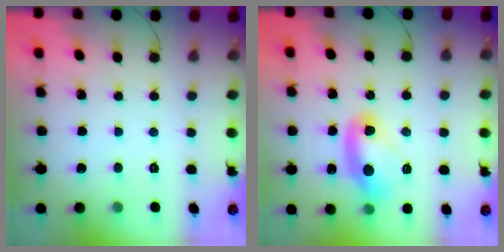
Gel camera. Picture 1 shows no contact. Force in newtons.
{"total": 9.5, "press": 9.4, "slide": 1.3}